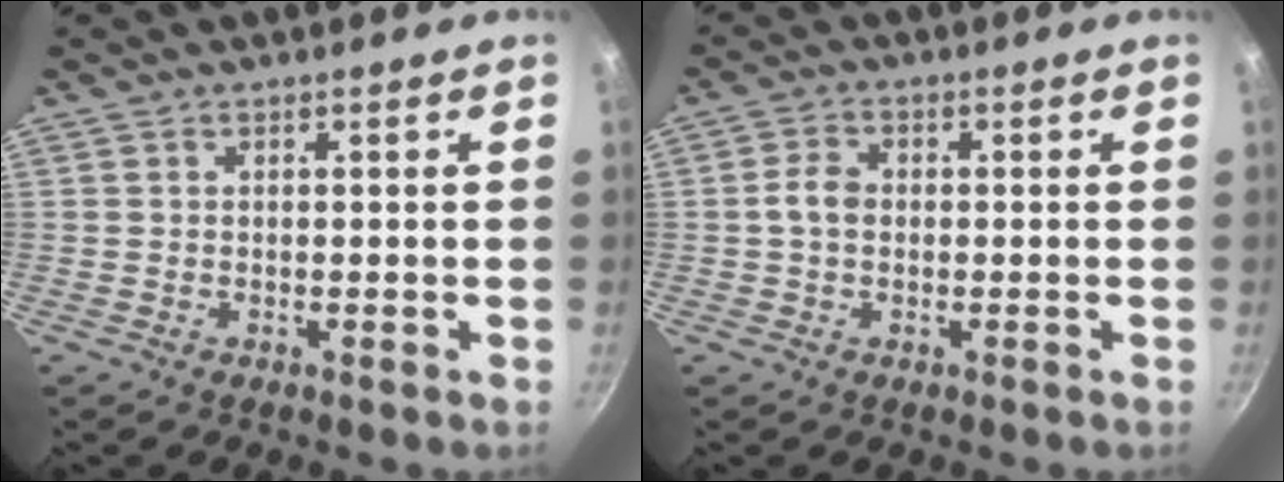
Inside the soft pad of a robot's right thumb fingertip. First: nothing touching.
{"total": 3.7, "force": [-0.3, 2.8, 2.4], "torque": [-0.039, 0.016, -0.011]}